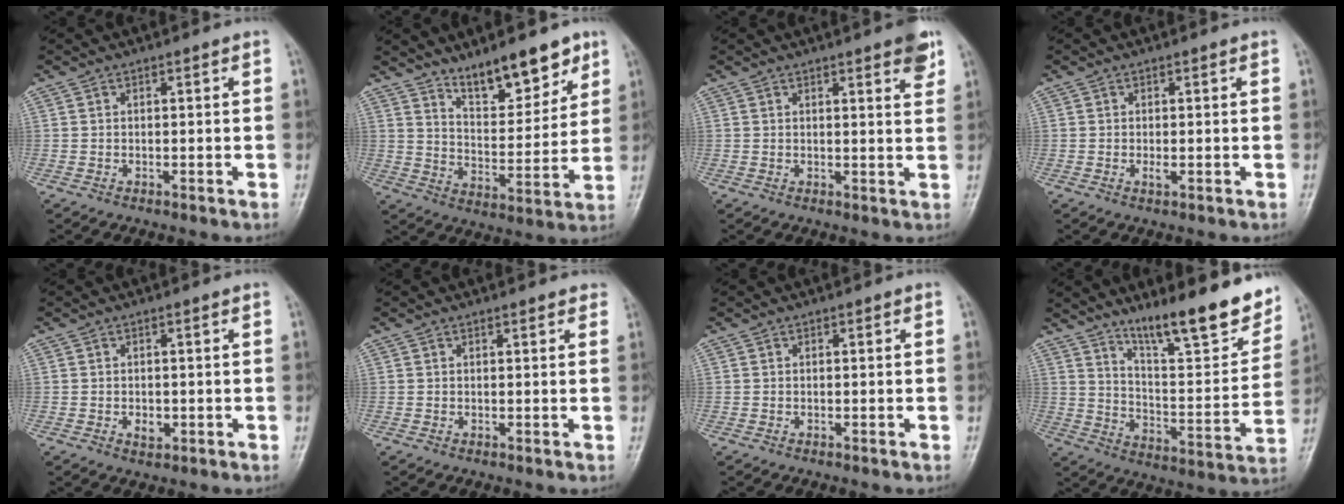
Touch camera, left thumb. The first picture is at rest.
{"total": 12.7, "force": [9.2, 4.6, 7.5], "torque": [-0.080, -0.068, 0.158]}
{"total": 4.9, "force": [3.1, 0.9, 3.7], "torque": [-0.038, -0.014, 0.035]}
{"total": 1.1, "force": [0.1, 0.3, 1.1], "torque": [-0.021, 0.000, 0.003]}
{"total": 2.1, "force": [-0.3, 1.4, 1.5], "torque": [-0.017, 0.000, -0.001]}
{"total": 1.7, "force": [1.4, 0.5, 0.8], "torque": [-0.002, 0.001, 0.013]}
{"total": 0.0}
{"total": 19.6, "force": [14.1, 4.2, 13.0], "torque": [-0.151, -0.082, 0.226]}